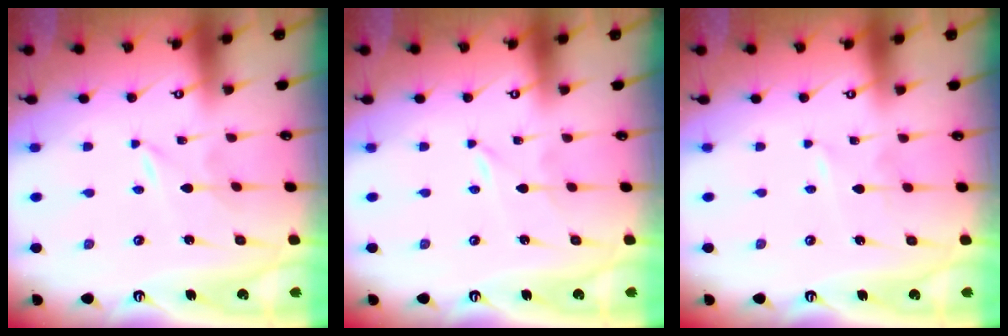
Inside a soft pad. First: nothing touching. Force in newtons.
{"total": 0.0}
{"total": 1.5, "press": 1.5, "slide": 0.2}